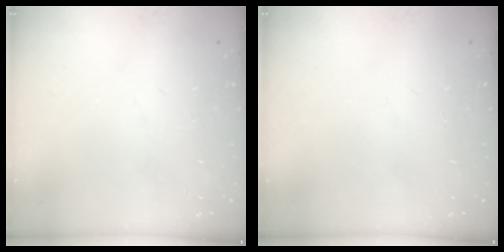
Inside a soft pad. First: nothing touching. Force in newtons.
{"total": 0.0}